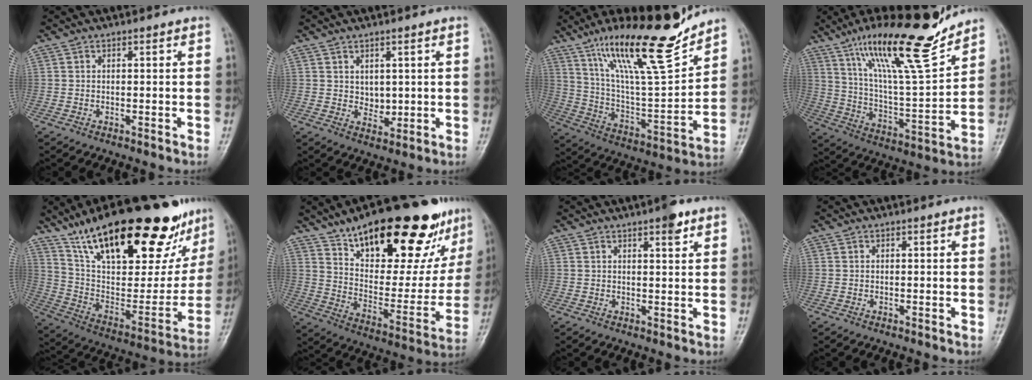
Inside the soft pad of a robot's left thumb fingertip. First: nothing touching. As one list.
[{"total": 3.6, "force": [0.9, 2.8, 2.1], "torque": [-0.016, -0.011, 0.021]}, {"total": 21.4, "force": [15.6, 4.0, 14.1], "torque": [-0.207, -0.080, 0.275]}, {"total": 21.1, "force": [15.4, 3.6, 13.9], "torque": [-0.202, -0.080, 0.267]}, {"total": 34.5, "force": [22.1, 12.5, 23.4], "torque": [-0.323, -0.043, 0.360]}, {"total": 30.1, "force": [18.8, 11.6, 20.5], "torque": [-0.259, -0.053, 0.292]}, {"total": 3.6, "force": [2.2, 1.0, 2.7], "torque": [-0.030, -0.009, 0.027]}, {"total": 0.0}]